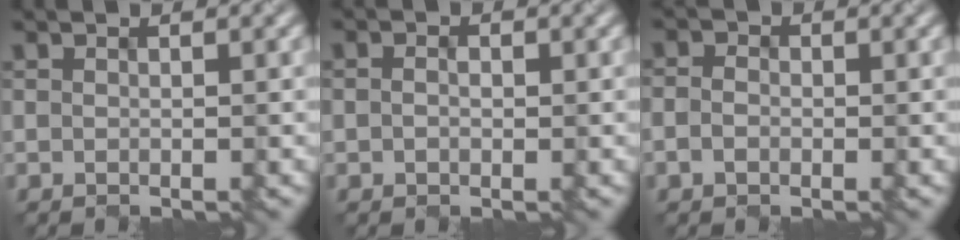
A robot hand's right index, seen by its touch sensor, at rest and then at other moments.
{"total": 1.8, "force": [0.0, 1.4, 1.0], "torque": [-0.017, 0.003, -0.003]}
{"total": 1.9, "force": [-0.6, 1.5, 0.9], "torque": [-0.009, -0.001, -0.014]}